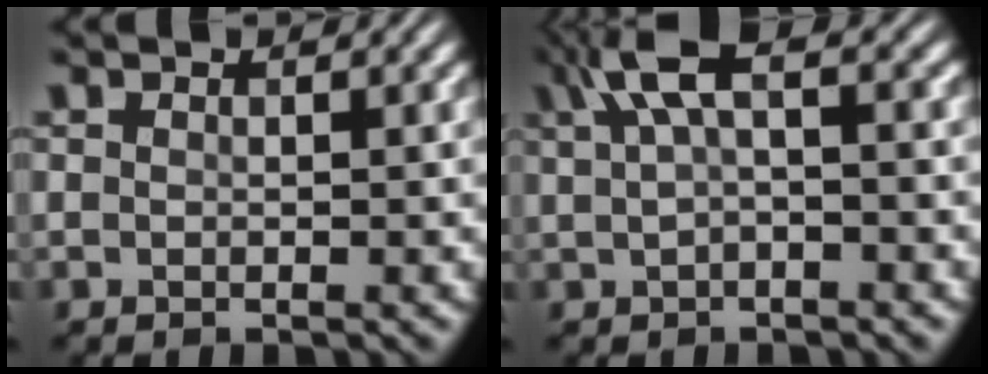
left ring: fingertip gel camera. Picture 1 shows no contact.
{"total": 4.3, "force": [1.6, 1.5, 3.7], "torque": [-0.073, 0.009, 0.026]}